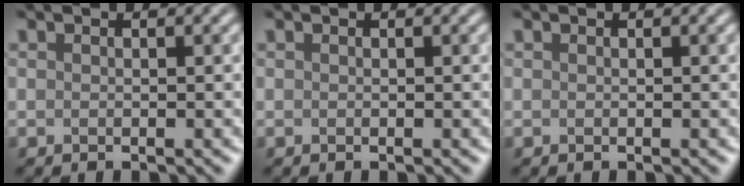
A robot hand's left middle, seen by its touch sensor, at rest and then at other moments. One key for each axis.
{"total": 0.0}
{"total": 0.0}